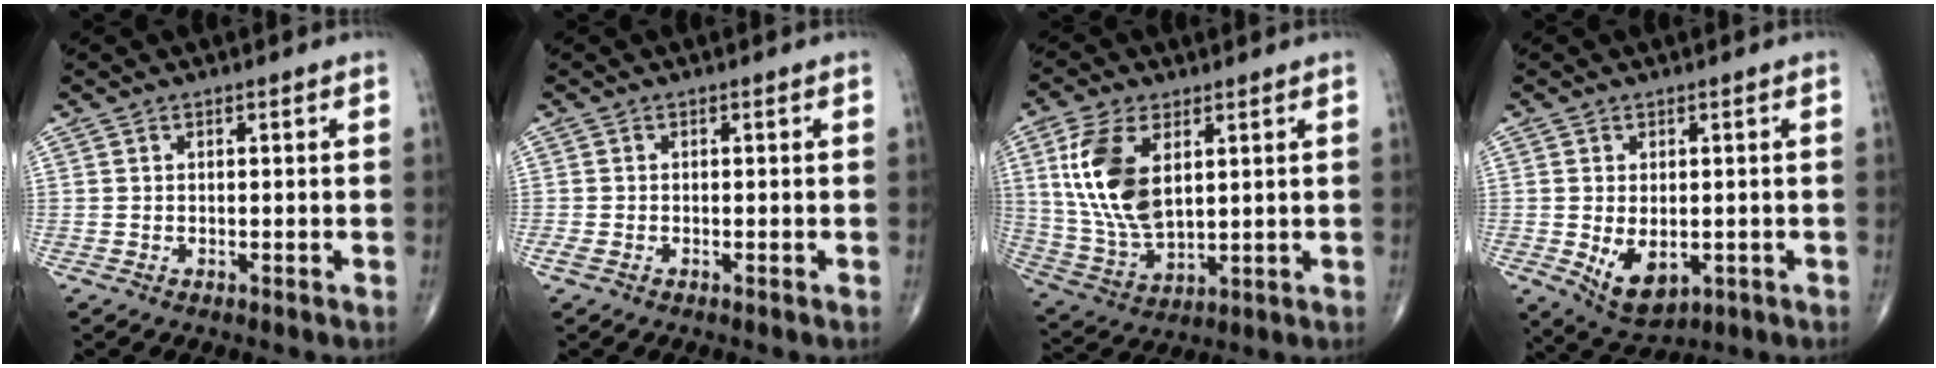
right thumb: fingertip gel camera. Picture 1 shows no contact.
{"total": 1.1, "force": [-0.6, 0.4, 0.9], "torque": [-0.027, -0.004, -0.013]}
{"total": 14.5, "force": [4.1, 7.8, 11.6], "torque": [-0.236, -0.015, 0.090]}
{"total": 7.4, "force": [-1.4, 4.4, 5.7], "torque": [-0.084, -0.013, -0.006]}